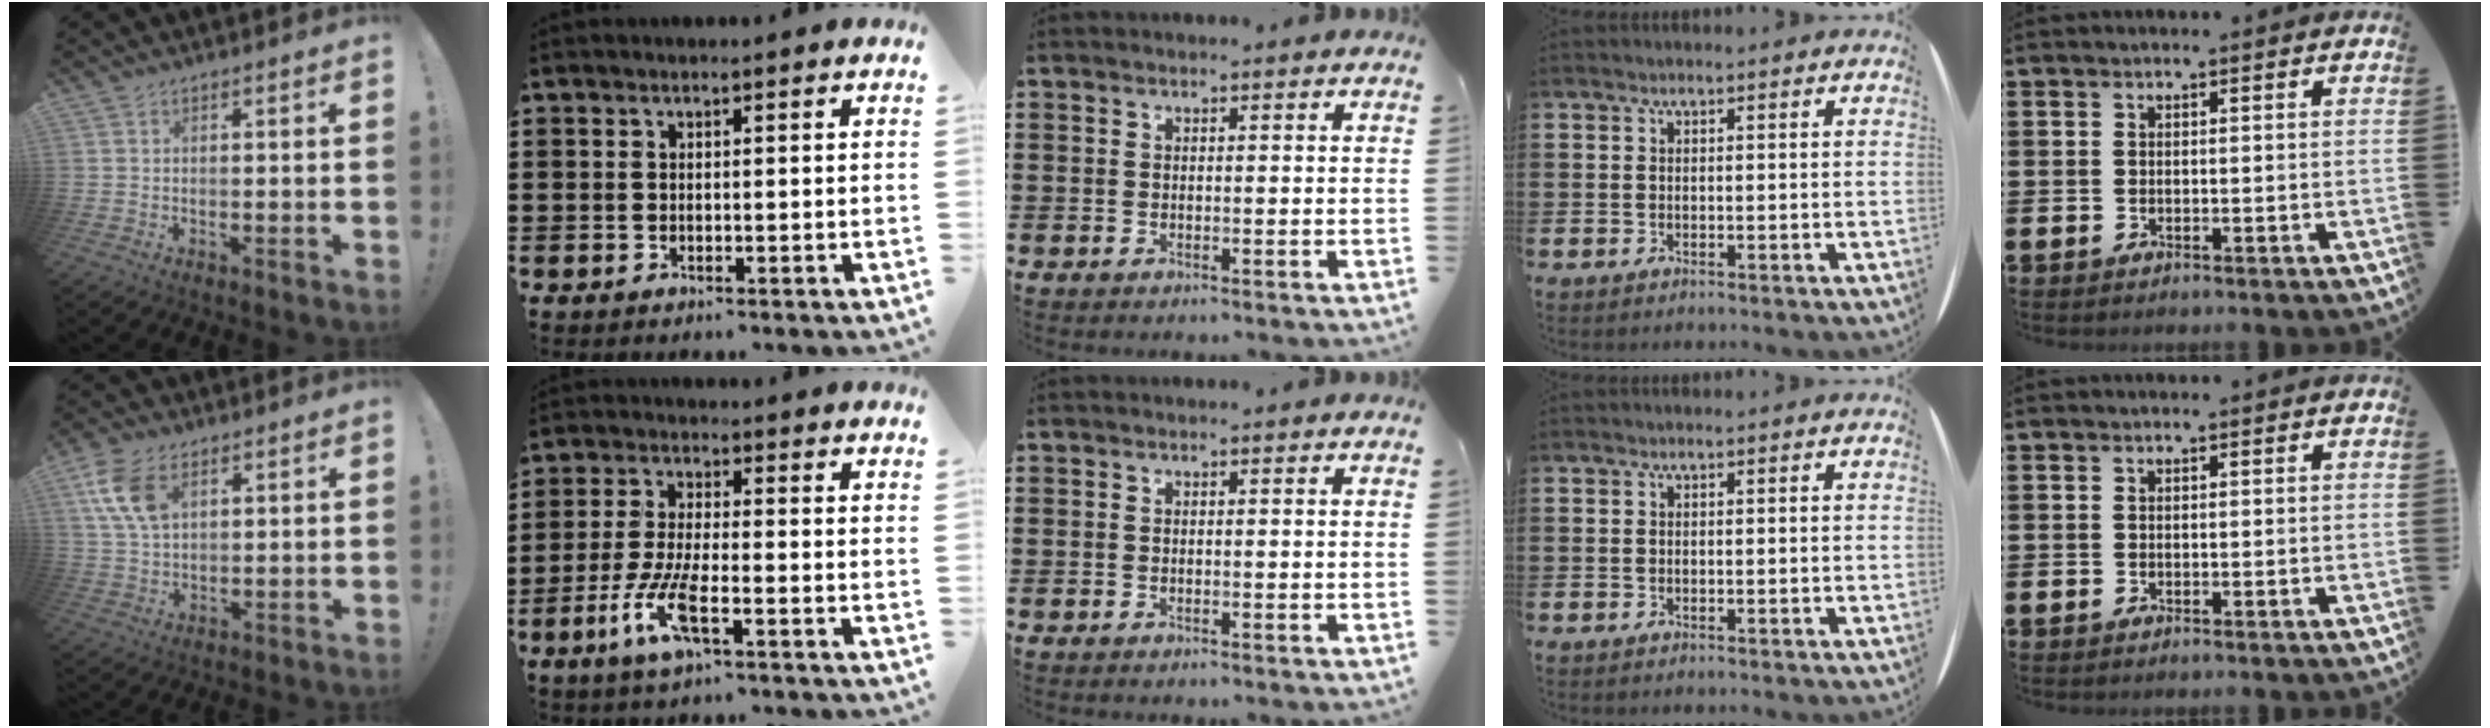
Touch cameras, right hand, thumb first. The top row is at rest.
{"thumb": {"total": 10.8, "force": [4.5, 6.3, 7.5], "torque": [-0.154, -0.008, 0.086]}, "index": {"total": 7.1, "force": [-3.5, 1.6, 6.0], "torque": [-0.143, -0.016, -0.070]}}